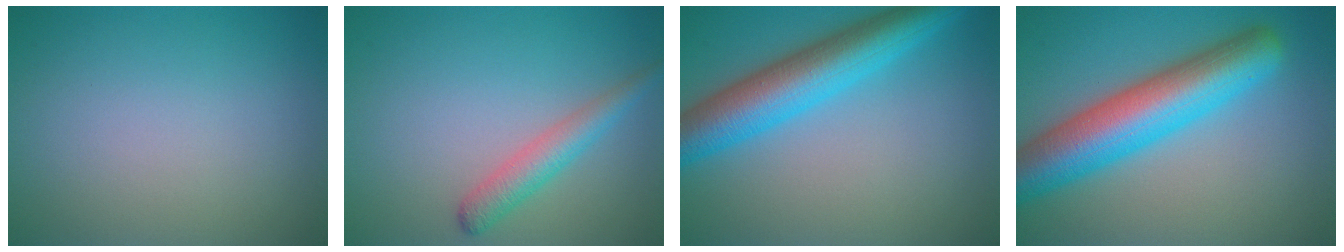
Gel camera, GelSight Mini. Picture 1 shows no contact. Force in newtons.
{"total": 2.8, "press": 2.8, "slide": 0.1}
{"total": 7.8, "press": 7.8, "slide": 0.2}
{"total": 9.4, "press": 9.4, "slide": 0.3}